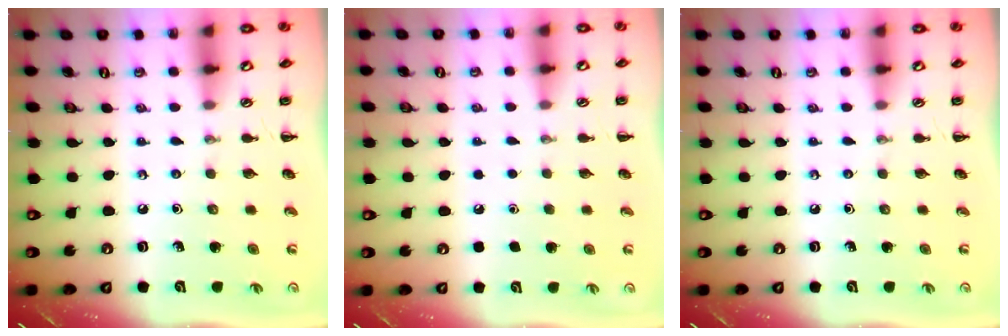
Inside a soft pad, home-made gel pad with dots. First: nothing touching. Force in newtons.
{"total": 1.6, "press": 1.6, "slide": 0.1}
{"total": 0.0}